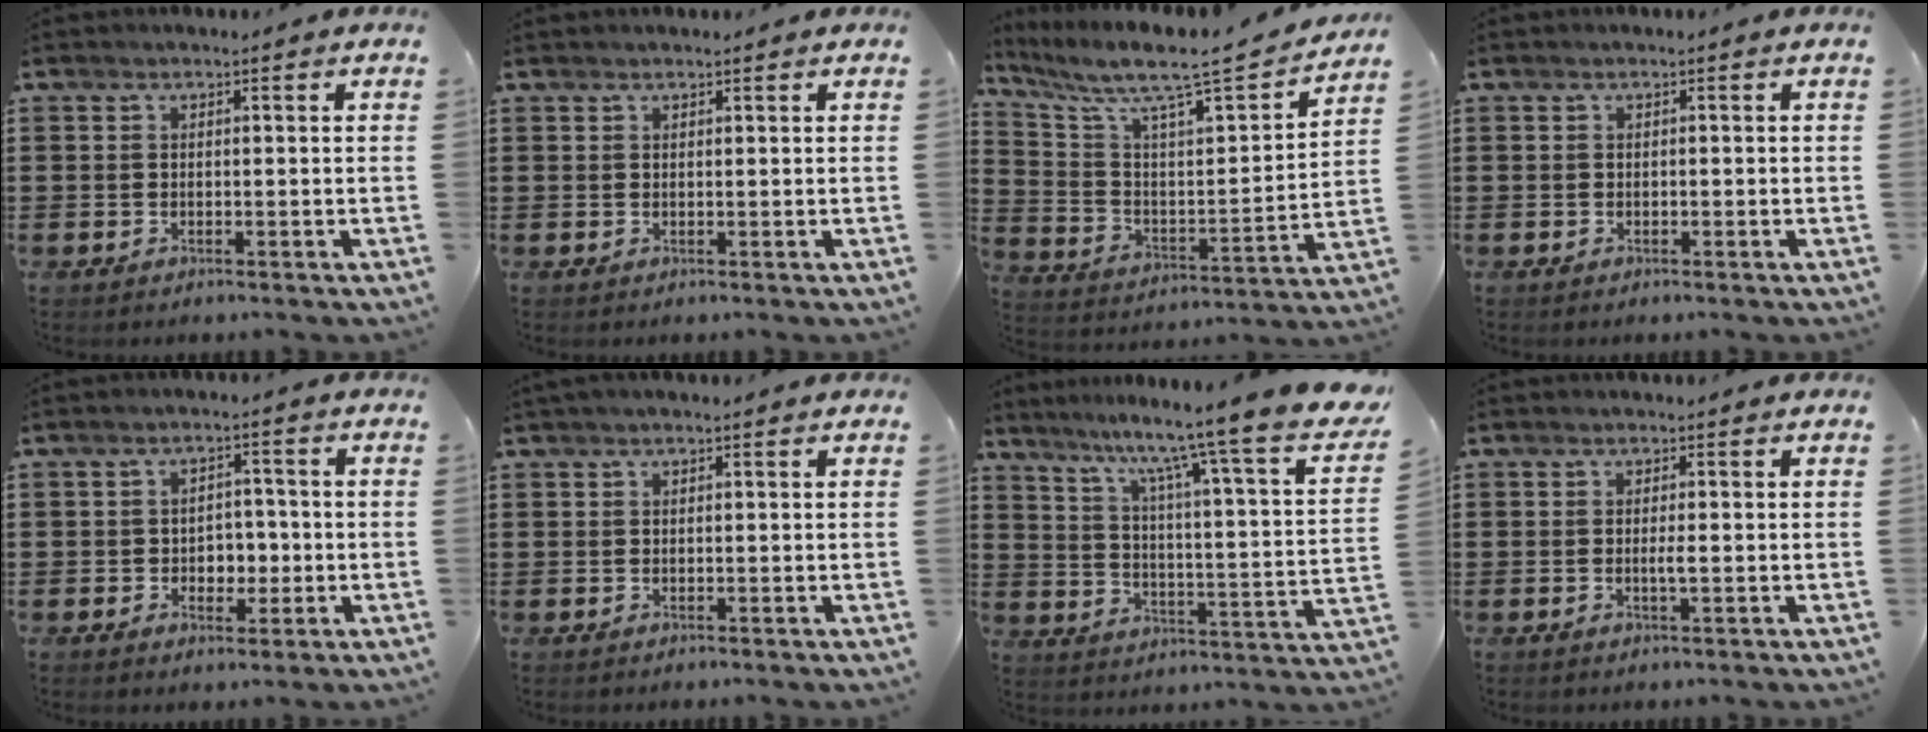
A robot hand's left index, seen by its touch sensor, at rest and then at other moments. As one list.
[{"total": 0.5, "force": [0.5, 0.1, 0.2], "torque": [-0.005, -0.001, 0.010]}, {"total": 7.6, "force": [6.4, 0.7, 4.0], "torque": [-0.110, -0.057, 0.099]}, {"total": 0.0}, {"total": 3.5, "force": [-0.8, 2.8, 2.0], "torque": [-0.039, 0.003, -0.022]}, {"total": 0.7, "force": [0.4, 0.1, 0.6], "torque": [-0.010, 0.002, 0.006]}, {"total": 10.3, "force": [8.5, -1.6, 5.6], "torque": [-0.124, -0.079, 0.125]}, {"total": 1.5, "force": [-0.2, 0.1, 1.5], "torque": [-0.028, -0.004, -0.003]}]